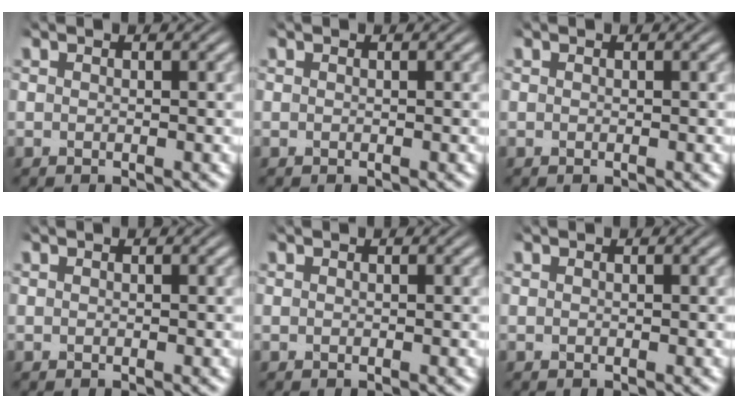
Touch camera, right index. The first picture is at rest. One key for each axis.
{"total": 0.0}
{"total": 0.0}
{"total": 0.0}
{"total": 0.0}
{"total": 0.0}